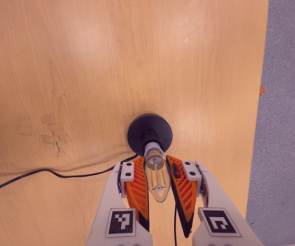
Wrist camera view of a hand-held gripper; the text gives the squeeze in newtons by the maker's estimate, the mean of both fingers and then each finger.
{"total": 21.3, "left": 22.6, "right": 19.9}